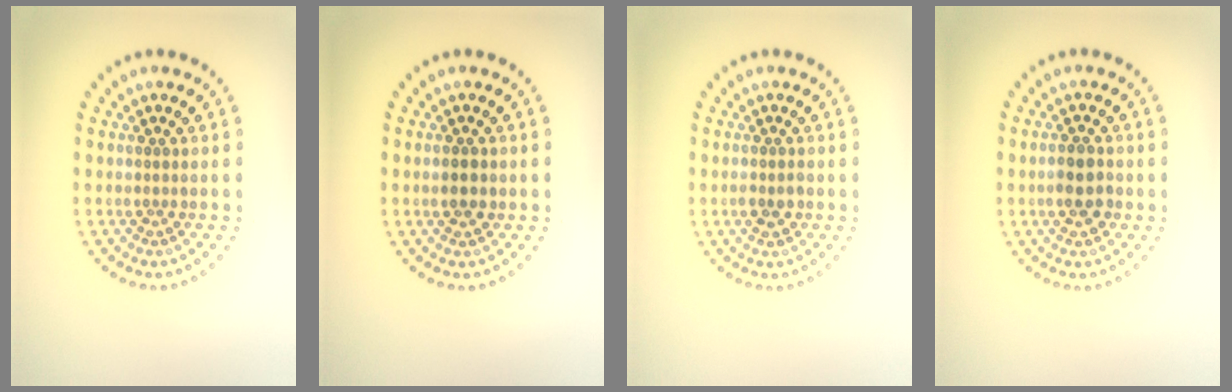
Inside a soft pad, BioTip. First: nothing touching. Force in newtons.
{"total": 2.1, "press": 2.1, "slide": 0.2}
{"total": 1.2, "press": 1.1, "slide": 0.3}
{"total": 2.4, "press": 2.4, "slide": 0.4}